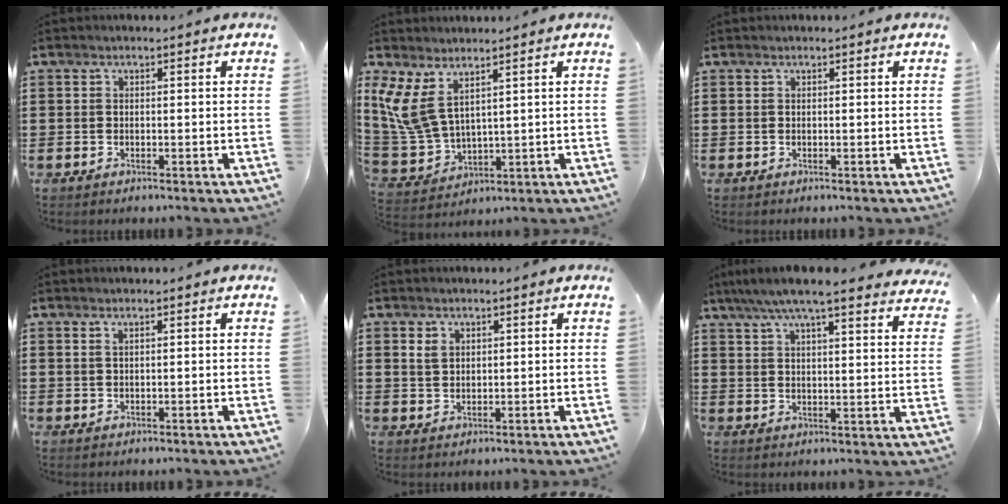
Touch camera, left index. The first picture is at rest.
{"total": 7.7, "force": [3.9, 3.5, 5.7], "torque": [-0.155, -0.022, 0.067]}
{"total": 0.0}
{"total": 0.8, "force": [0.5, 0.2, 0.6], "torque": [-0.013, 0.003, 0.008]}
{"total": 1.9, "force": [1.1, 1.4, 0.8], "torque": [-0.020, 0.004, 0.021]}
{"total": 6.9, "force": [6.0, 0.2, 3.5], "torque": [-0.087, -0.022, 0.103]}